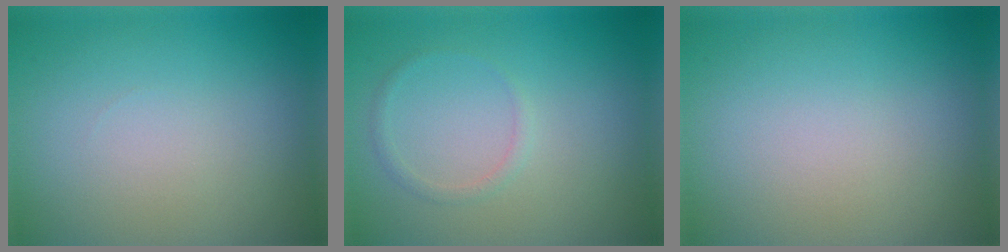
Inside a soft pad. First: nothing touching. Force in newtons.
{"total": 0.9, "press": 0.9, "slide": 0.1}
{"total": 0.0}